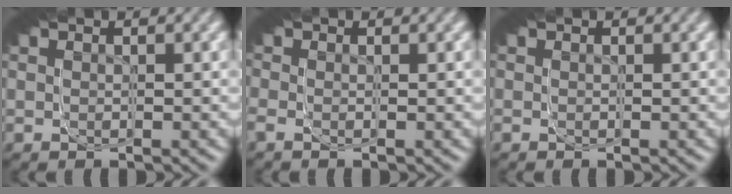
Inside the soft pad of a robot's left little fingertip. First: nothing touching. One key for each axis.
{"total": 0.6, "fx": -0.1, "fy": -0.5, "fz": 0.2, "tx": 0.004, "ty": 0.004, "tz": -0.003}
{"total": 0.0}